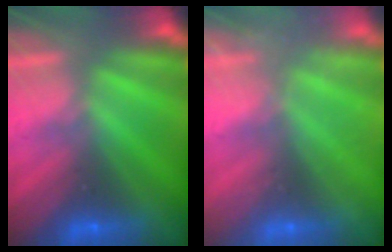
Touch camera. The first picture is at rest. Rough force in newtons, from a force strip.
{"total": 2.3}